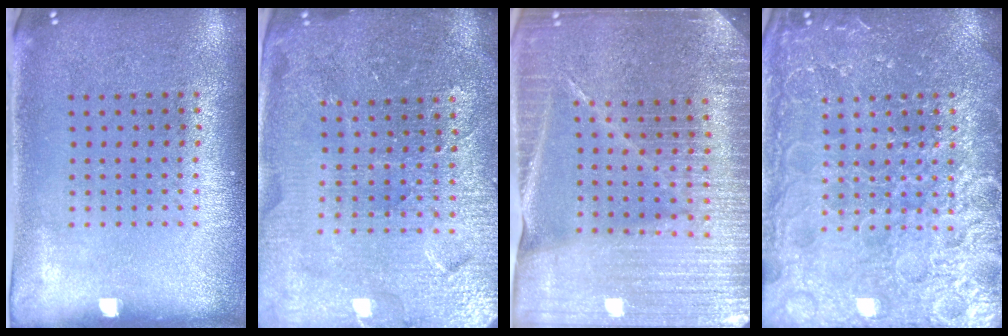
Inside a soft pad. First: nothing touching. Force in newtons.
{"total": 4.6, "press": 4.4, "slide": 1.5}
{"total": 4.8, "press": 4.4, "slide": 1.9}
{"total": 6.9, "press": 6.8, "slide": 0.8}